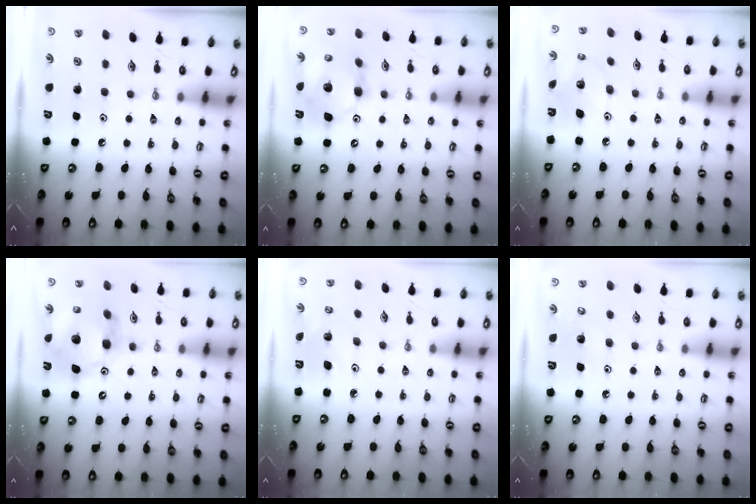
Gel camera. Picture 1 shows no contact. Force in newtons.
{"total": 13.5, "press": 13.3, "slide": 2.4}
{"total": 6.0, "press": 6.0, "slide": 0.2}
{"total": 15.2, "press": 15.1, "slide": 1.5}
{"total": 3.6, "press": 3.3, "slide": 1.4}
{"total": 6.0, "press": 6.0, "slide": 0.5}